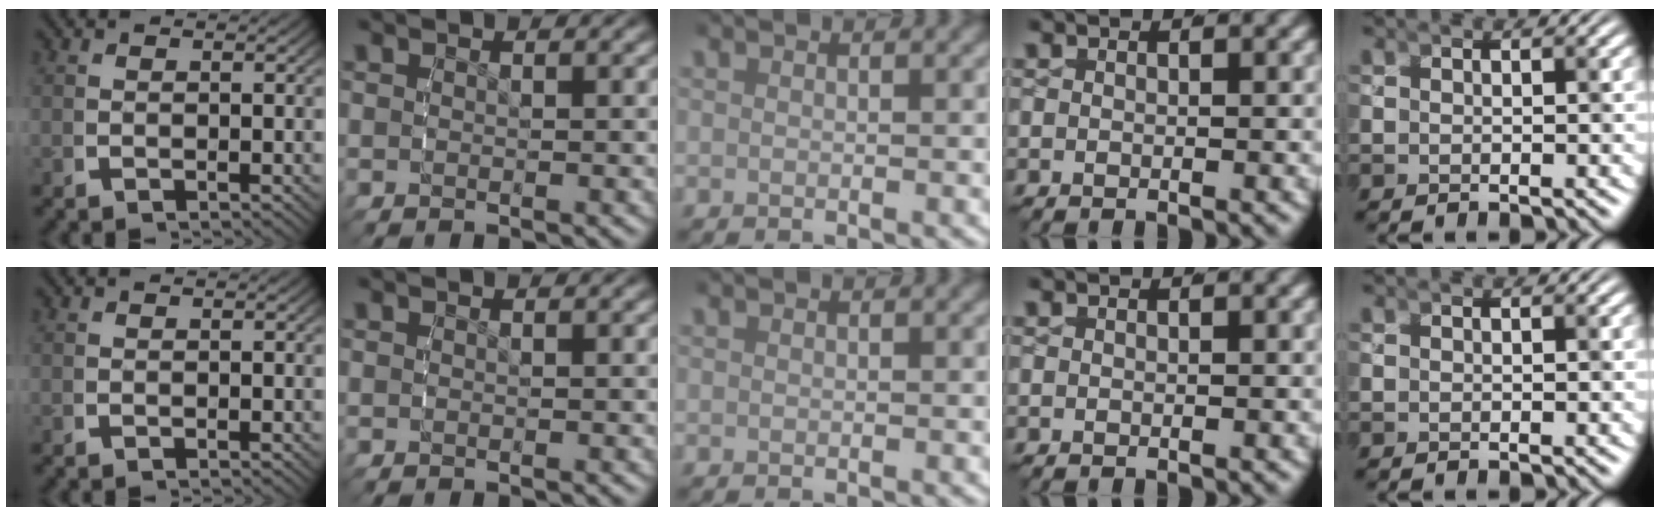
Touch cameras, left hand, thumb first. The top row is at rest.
{}